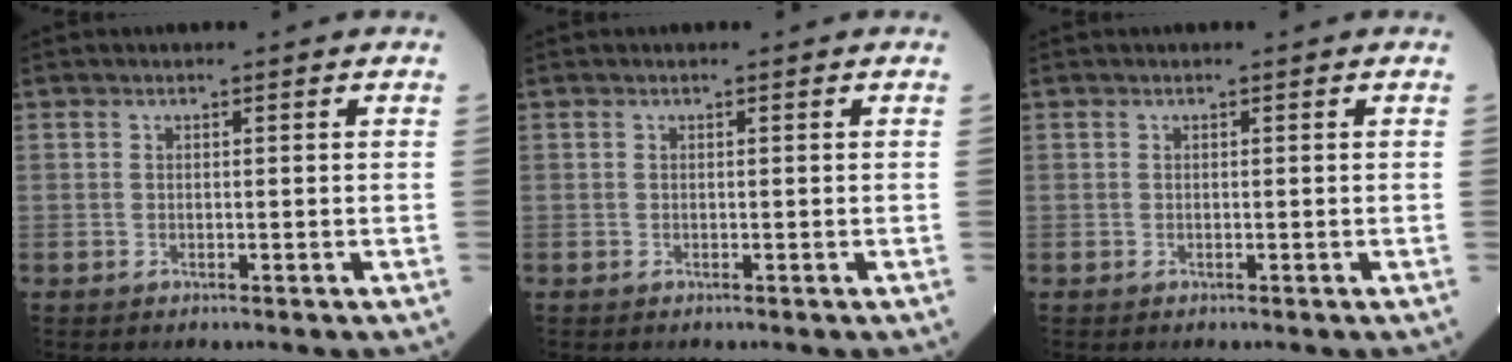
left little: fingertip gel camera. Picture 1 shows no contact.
{"total": 0.0}
{"total": 0.0}